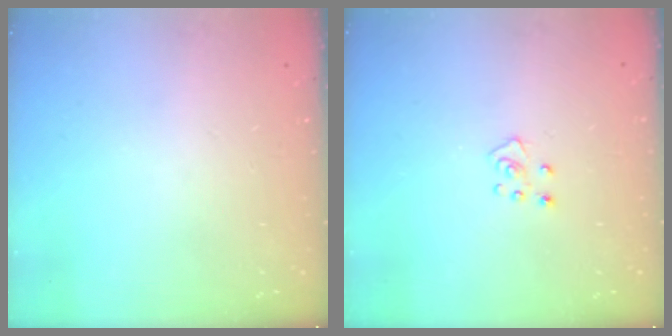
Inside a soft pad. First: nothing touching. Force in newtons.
{"total": 4.2, "press": 4.1, "slide": 0.3}